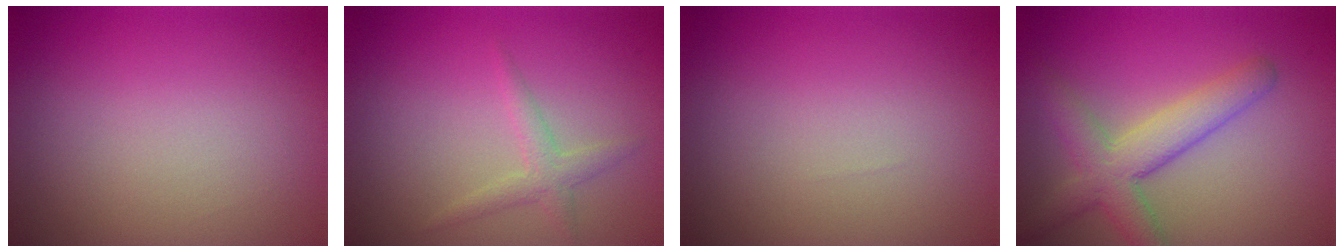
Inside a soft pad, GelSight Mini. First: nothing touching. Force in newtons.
{"total": 1.6, "press": 1.6, "slide": 0.0}
{"total": 0.0}
{"total": 4.7, "press": 4.7, "slide": 0.2}